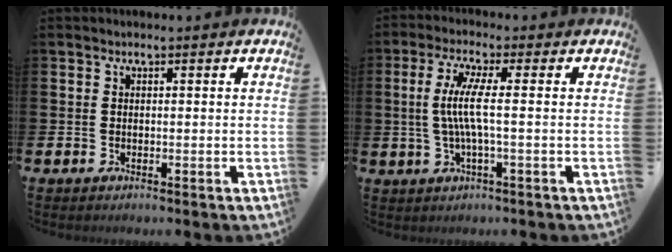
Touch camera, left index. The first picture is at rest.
{"total": 5.7, "force": [0.0, 0.4, 5.7], "torque": [-0.119, -0.007, -0.009]}